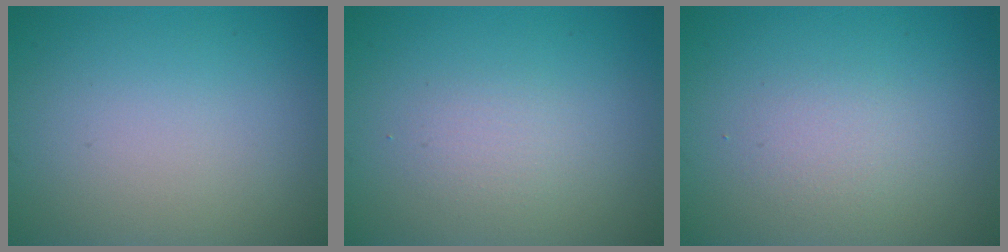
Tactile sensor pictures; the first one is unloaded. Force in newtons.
{"total": 1.4, "press": 1.4, "slide": 0.1}
{"total": 1.5, "press": 1.5, "slide": 0.1}